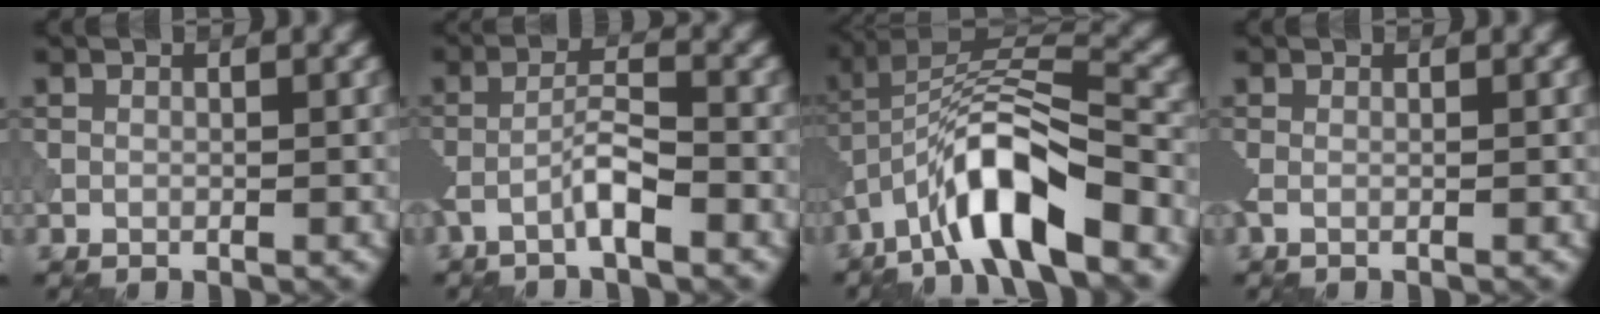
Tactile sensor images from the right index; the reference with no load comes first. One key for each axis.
{"total": 2.9, "fx": -1.4, "fy": 0.3, "fz": 2.5, "tx": -0.049, "ty": 0.013, "tz": -0.035}
{"total": 9.6, "fx": -5.2, "fy": 2.6, "fz": 7.6, "tx": -0.133, "ty": 0.019, "tz": -0.100}
{"total": 1.3, "fx": -0.1, "fy": 0.4, "fz": 1.2, "tx": -0.018, "ty": -0.004, "tz": -0.008}